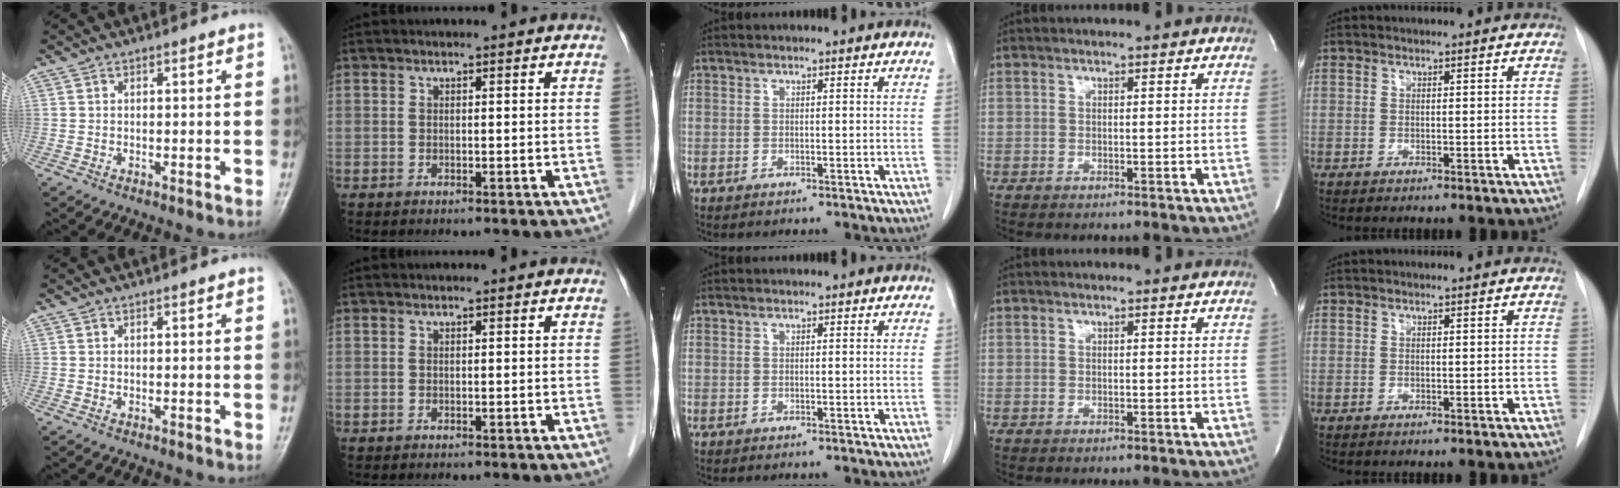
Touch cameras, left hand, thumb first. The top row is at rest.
{}